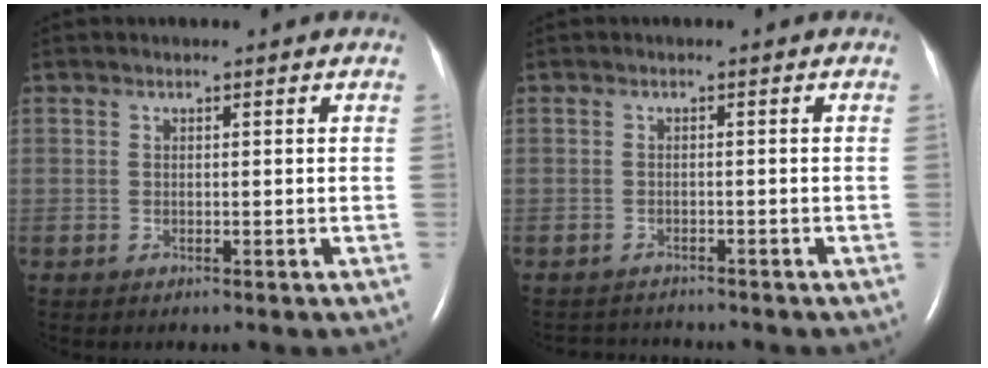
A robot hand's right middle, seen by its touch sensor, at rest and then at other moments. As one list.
[{"total": 2.7, "force": [-2.7, 0.1, -0.4], "torque": [0.006, -0.012, -0.040]}]